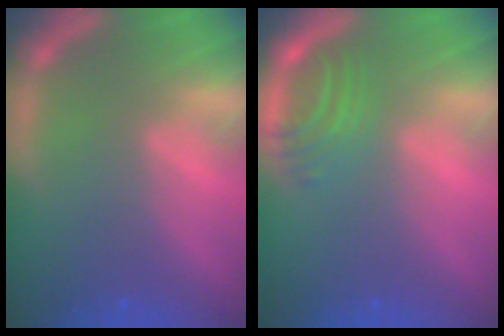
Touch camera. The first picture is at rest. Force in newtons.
{"total": 3.4}